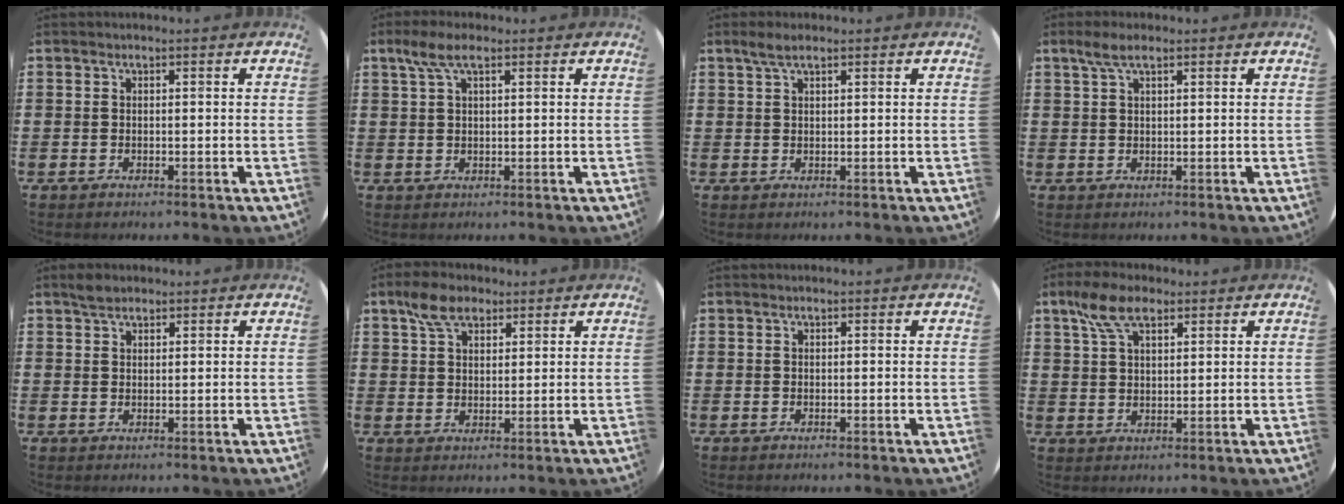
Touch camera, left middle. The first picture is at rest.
{"total": 3.9, "force": [2.2, 1.3, 2.9], "torque": [-0.054, 0.005, 0.037]}
{"total": 2.1, "force": [1.6, 0.5, 1.3], "torque": [-0.028, 0.006, 0.027]}
{"total": 2.9, "force": [2.0, 0.8, 2.0], "torque": [-0.041, 0.007, 0.034]}
{"total": 1.8, "force": [1.6, 0.7, 0.5], "torque": [-0.004, 0.002, 0.028]}
{"total": 5.2, "force": [3.6, 2.8, 2.5], "torque": [-0.049, 0.007, 0.065]}
{"total": 0.0}
{"total": 6.5, "force": [4.0, 3.1, 4.0], "torque": [-0.088, 0.008, 0.073]}